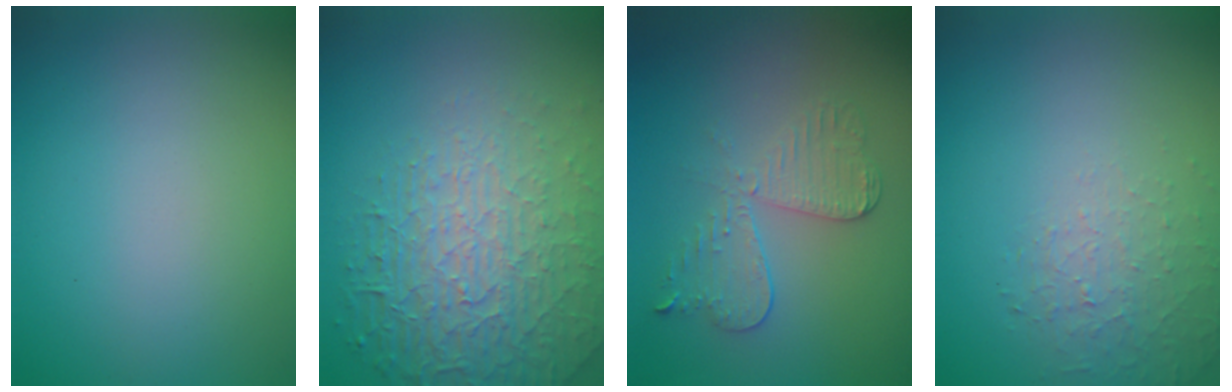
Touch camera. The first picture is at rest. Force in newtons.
{"total": 7.5, "press": 5.4, "slide": 5.2}
{"total": 3.7, "press": 3.1, "slide": 1.9}
{"total": 1.4, "press": 0.6, "slide": 1.3}